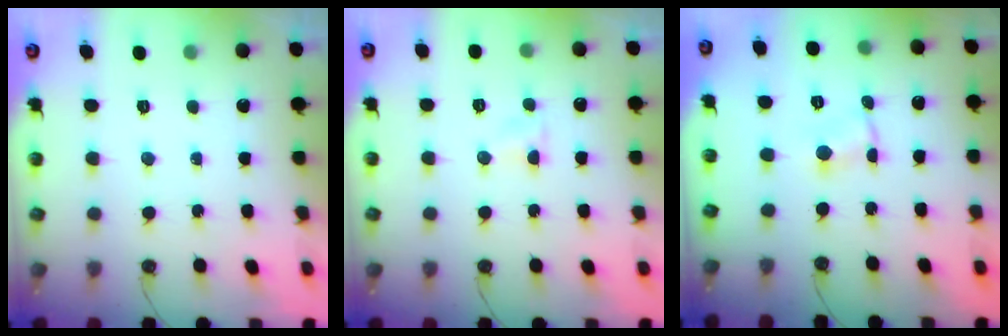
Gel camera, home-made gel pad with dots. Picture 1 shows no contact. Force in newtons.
{"total": 3.0, "press": 3.0, "slide": 0.3}
{"total": 1.2, "press": 1.2, "slide": 0.2}